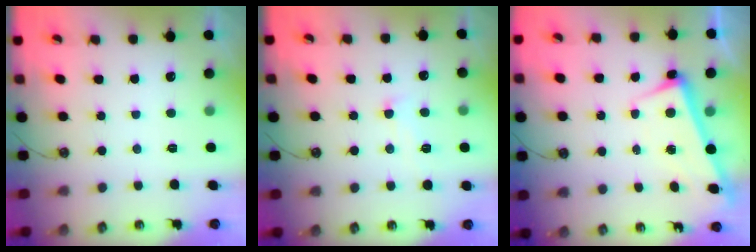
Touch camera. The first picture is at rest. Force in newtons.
{"total": 2.4, "press": 2.4, "slide": 0.5}
{"total": 2.6, "press": 2.5, "slide": 0.7}